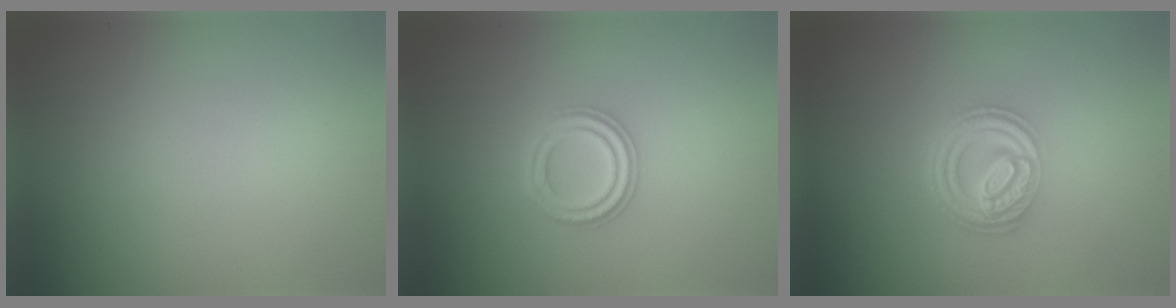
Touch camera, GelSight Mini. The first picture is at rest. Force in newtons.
{"total": 2.4, "press": 2.4, "slide": 0.4}
{"total": 4.9, "press": 3.6, "slide": 3.3}